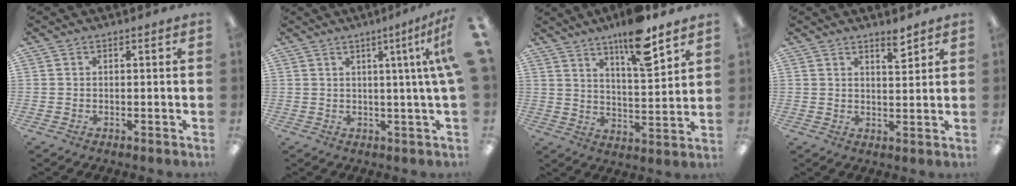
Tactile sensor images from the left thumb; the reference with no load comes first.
{"total": 6.5, "force": [1.8, -0.5, 6.3], "torque": [-0.093, -0.013, 0.025]}
{"total": 12.9, "force": [9.6, 2.8, 8.2], "torque": [-0.126, -0.056, 0.159]}
{"total": 4.0, "force": [3.4, 0.7, 2.0], "torque": [-0.024, -0.022, 0.054]}